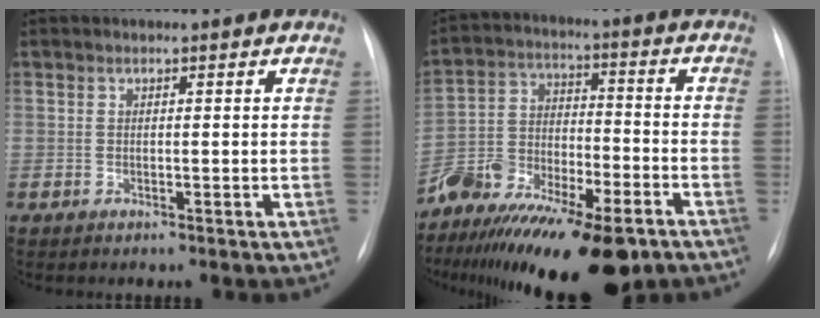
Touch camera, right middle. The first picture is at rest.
{"total": 21.3, "force": [-15.7, 6.5, 12.8], "torque": [-0.219, -0.008, -0.265]}